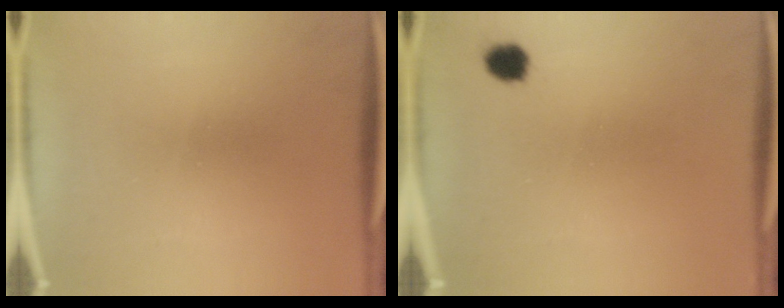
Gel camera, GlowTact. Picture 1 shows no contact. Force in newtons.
{"total": 2.8}